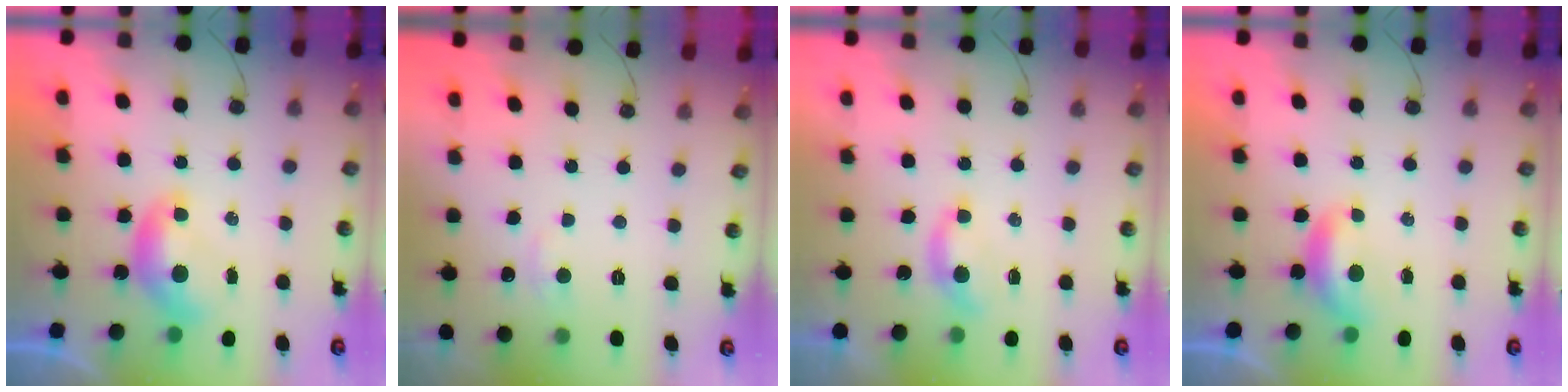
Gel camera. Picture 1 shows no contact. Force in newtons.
{"total": 2.5, "press": 2.4, "slide": 0.5}
{"total": 1.0, "press": 0.9, "slide": 0.5}
{"total": 0.9, "press": 0.8, "slide": 0.5}